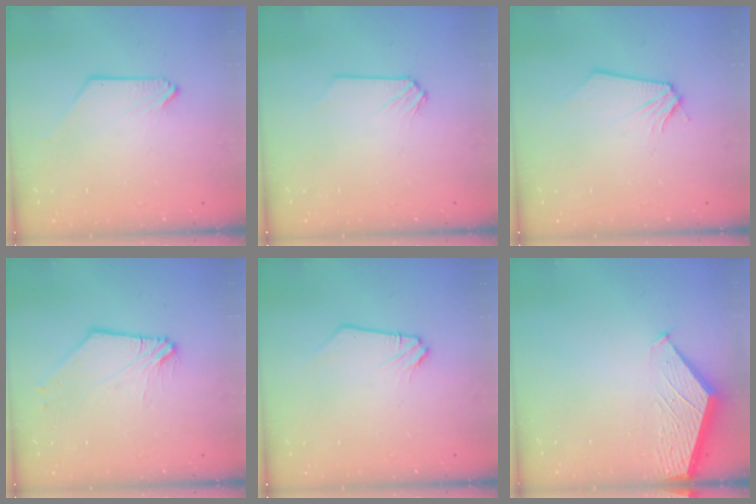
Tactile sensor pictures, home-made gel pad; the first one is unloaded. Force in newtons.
{"total": 0.0}
{"total": 0.0}
{"total": 2.3, "press": 2.3, "slide": 0.2}
{"total": 0.0}
{"total": 1.9, "press": 1.9, "slide": 0.2}